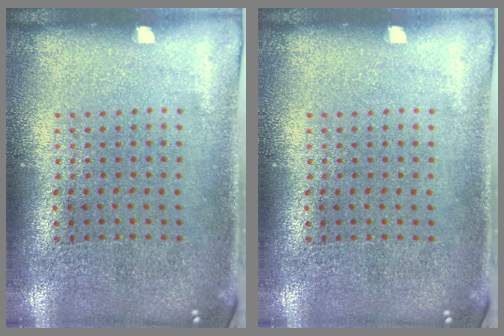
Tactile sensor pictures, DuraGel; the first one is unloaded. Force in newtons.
{"total": 0.0}